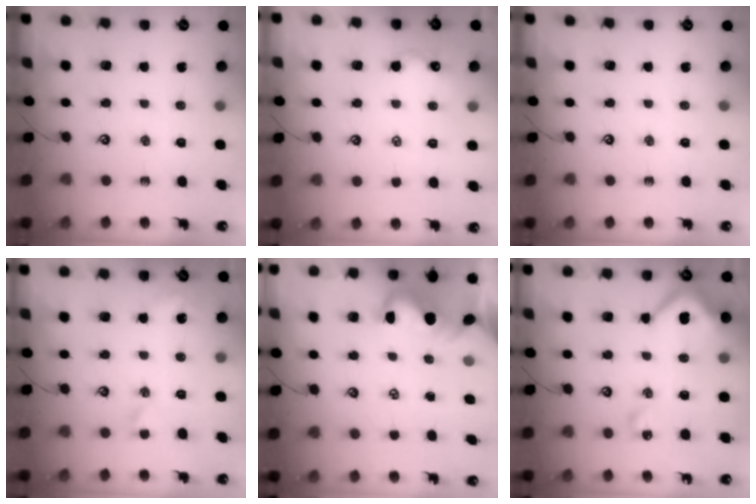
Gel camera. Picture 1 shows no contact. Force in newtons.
{"total": 2.1, "press": 2.1, "slide": 0.4}
{"total": 0.0}
{"total": 3.9, "press": 3.9, "slide": 0.7}
{"total": 1.7, "press": 1.7, "slide": 0.4}
{"total": 13.4, "press": 13.3, "slide": 1.6}